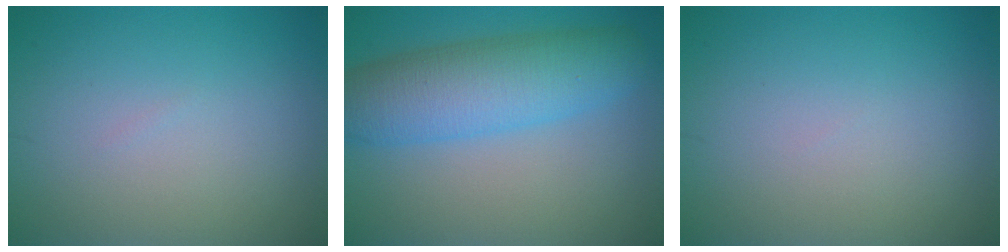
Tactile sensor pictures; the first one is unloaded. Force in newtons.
{"total": 7.4, "press": 7.4, "slide": 0.2}
{"total": 0.0}